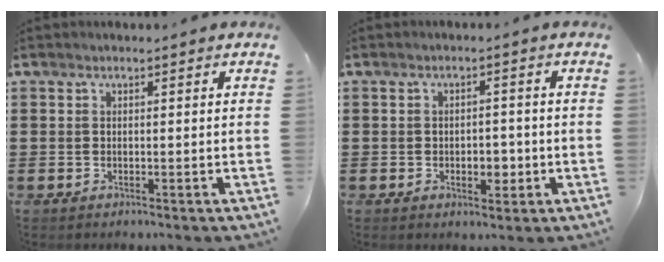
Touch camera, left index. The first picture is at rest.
{"total": 3.3, "force": [-1.0, 1.9, 2.5], "torque": [-0.040, 0.002, -0.022]}